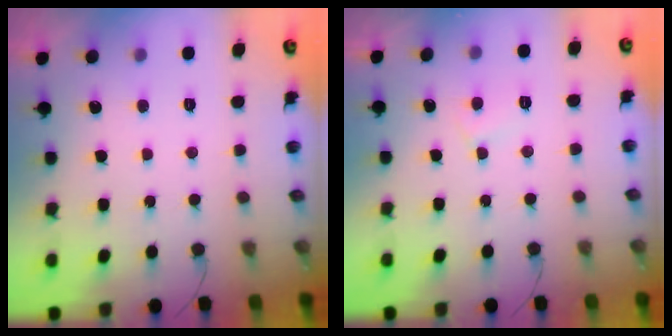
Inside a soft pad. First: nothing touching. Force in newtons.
{"total": 4.3, "press": 4.3, "slide": 0.4}